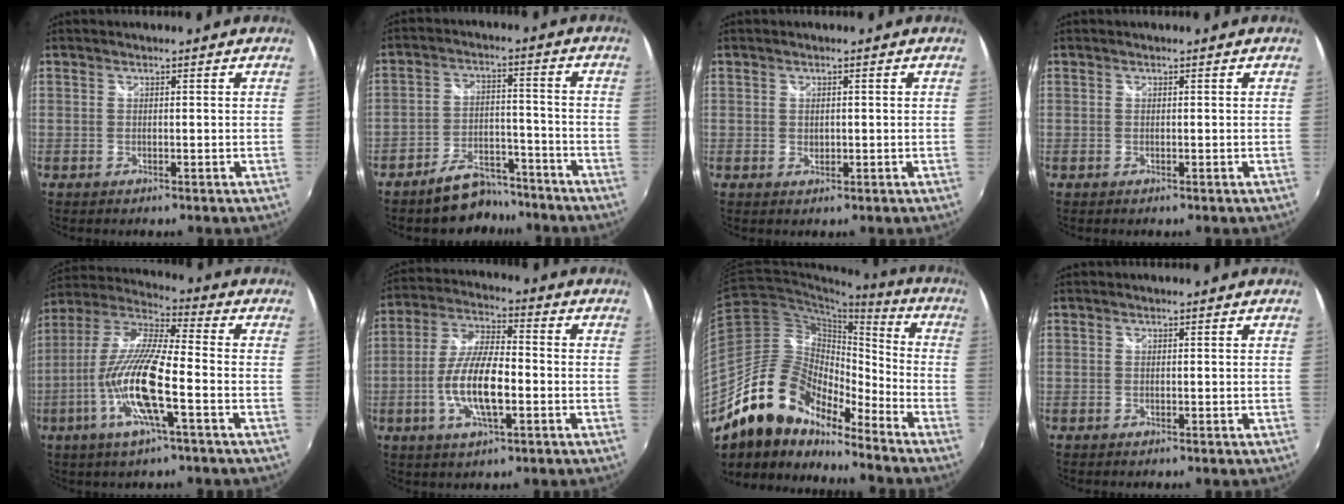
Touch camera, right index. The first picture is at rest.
{"total": 9.1, "force": [-7.9, 4.0, 2.2], "torque": [-0.049, 0.030, -0.107]}
{"total": 1.4, "force": [0.0, 1.1, 0.8], "torque": [-0.013, 0.000, 0.000]}
{"total": 0.0}
{"total": 16.1, "force": [-5.7, 2.4, 14.8], "torque": [-0.296, -0.015, -0.116]}
{"total": 12.1, "force": [-3.2, 3.9, 11.1], "torque": [-0.227, -0.001, -0.062]}
{"total": 17.9, "force": [-13.8, 8.1, 7.9], "torque": [-0.149, 0.018, -0.258]}
{"total": 0.0}